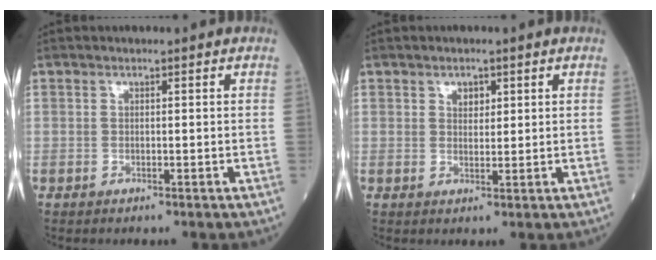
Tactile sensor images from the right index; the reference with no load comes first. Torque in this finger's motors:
{"motor_torque": [-0.15, 0.06, -0.01, 0.01]}